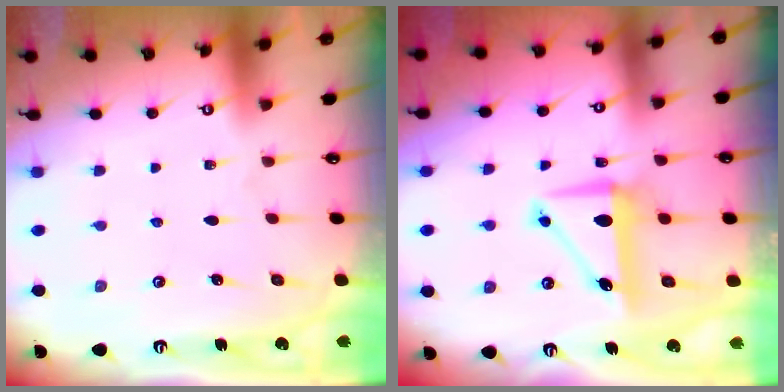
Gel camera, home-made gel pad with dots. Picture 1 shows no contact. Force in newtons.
{"total": 8.4, "press": 8.0, "slide": 2.5}